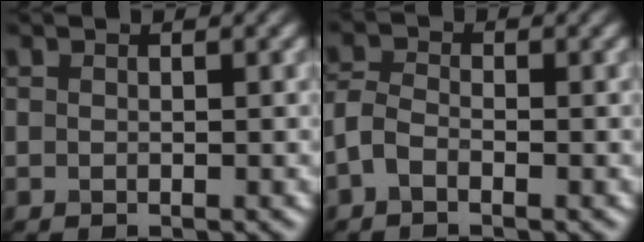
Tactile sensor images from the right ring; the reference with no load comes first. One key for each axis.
{"total": 2.0, "fx": -1.1, "fy": 1.0, "fz": 1.3, "tx": -0.031, "ty": 0.004, "tz": -0.031}